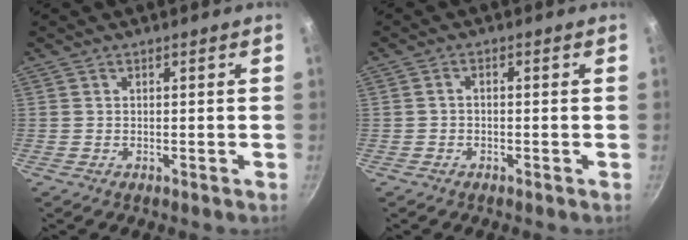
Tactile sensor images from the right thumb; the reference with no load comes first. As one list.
[{"total": 1.2, "force": [-0.5, 0.7, 0.9], "torque": [-0.017, 0.012, -0.010]}]